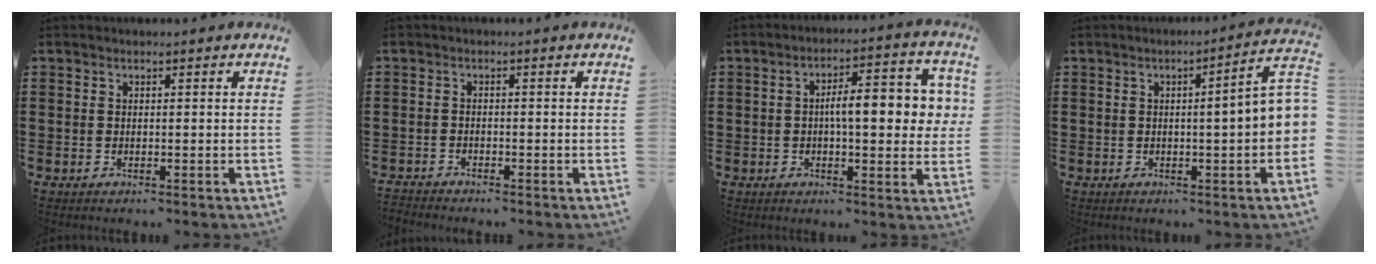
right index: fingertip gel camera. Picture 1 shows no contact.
{"total": 1.4, "force": [-1.4, 0.1, -0.3], "torque": [0.002, 0.002, -0.030]}
{"total": 8.9, "force": [0.9, 2.9, 8.4], "torque": [-0.131, 0.002, 0.008]}
{"total": 5.1, "force": [0.0, 0.1, 5.1], "torque": [-0.081, -0.013, -0.004]}